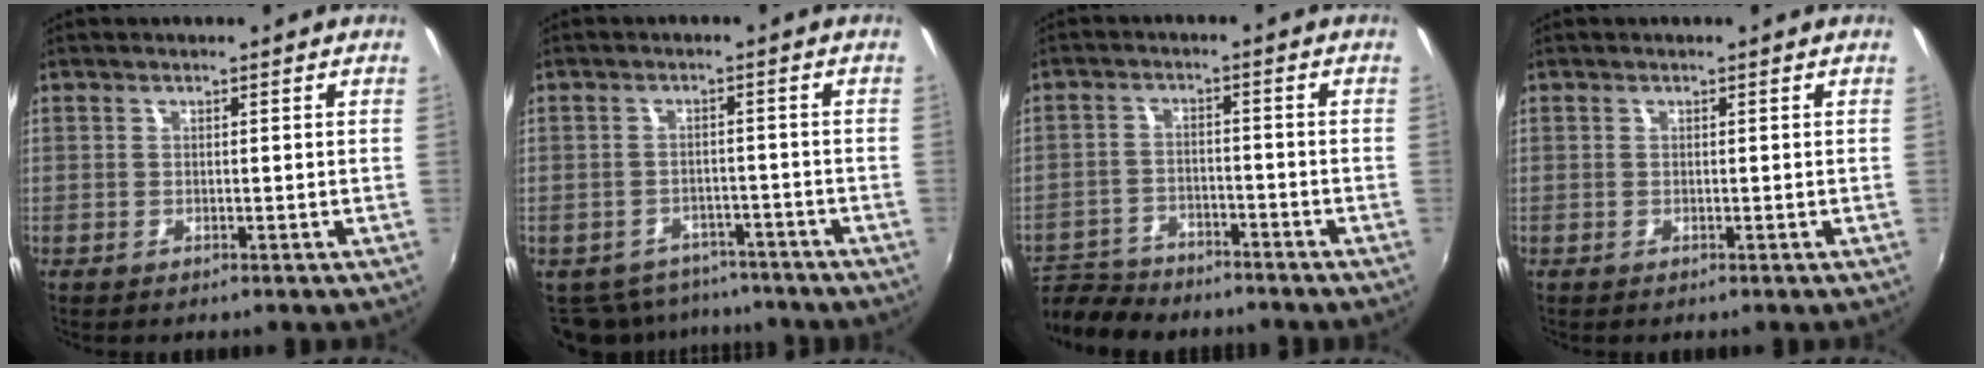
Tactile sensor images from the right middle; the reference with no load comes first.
{"total": 9.9, "force": [-8.1, 5.2, 2.4], "torque": [-0.065, -0.001, -0.106]}
{"total": 9.3, "force": [-8.3, 3.3, 2.6], "torque": [-0.076, -0.002, -0.141]}
{"total": 0.0}